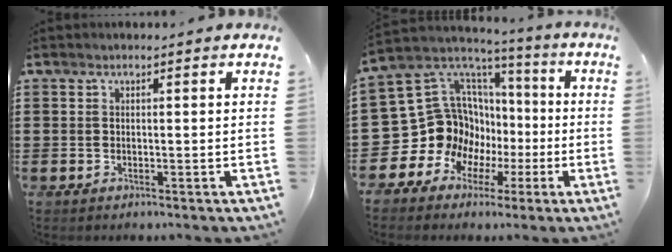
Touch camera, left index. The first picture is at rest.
{"total": 15.5, "force": [-1.7, 14.6, 4.9], "torque": [-0.152, -0.035, 0.000]}